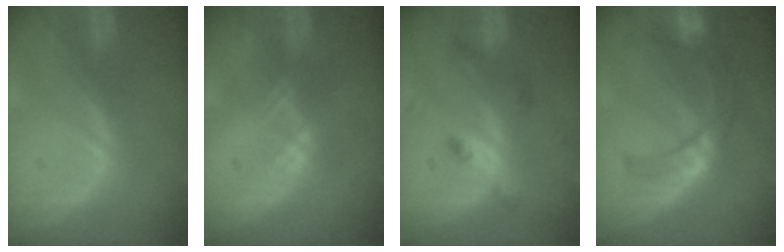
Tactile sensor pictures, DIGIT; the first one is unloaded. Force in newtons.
{"total": 1.5, "press": 1.3, "slide": 0.8}
{"total": 4.3, "press": 4.0, "slide": 1.7}
{"total": 7.6, "press": 7.3, "slide": 2.2}